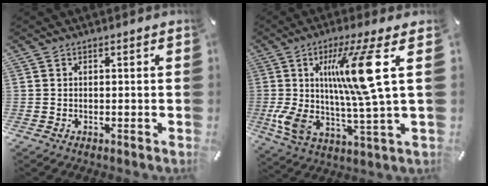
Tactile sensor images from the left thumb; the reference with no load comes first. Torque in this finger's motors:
{"motor_torque": [2.01, 3.00, 2.51, -0.26, 0.34]}